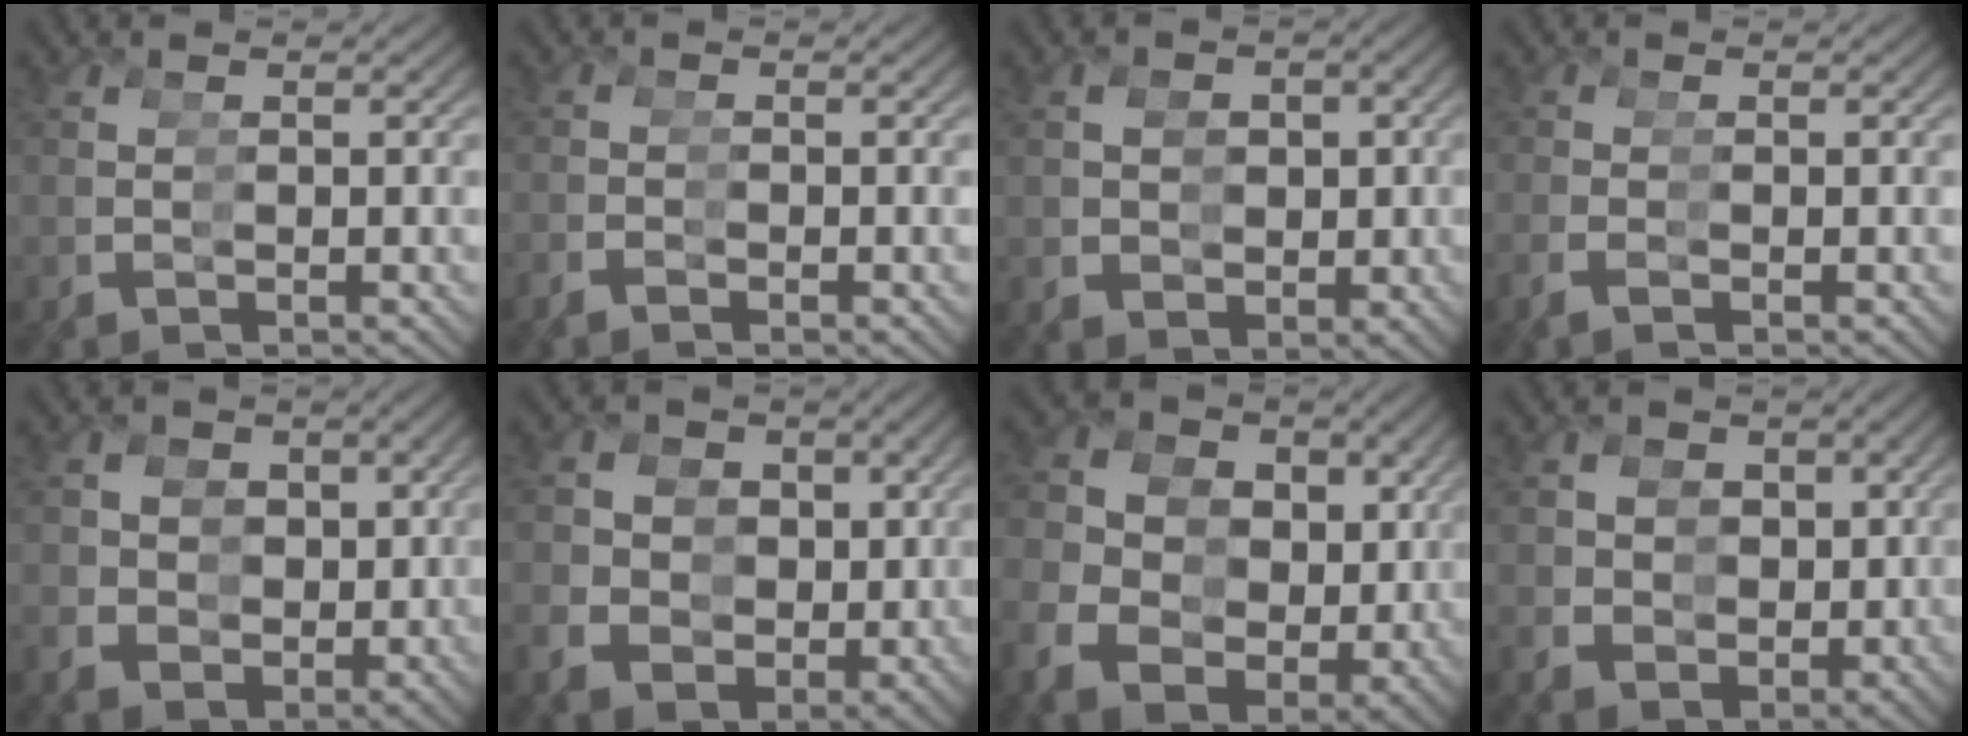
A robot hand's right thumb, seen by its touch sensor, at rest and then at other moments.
{"total": 1.0, "force": [-1.0, 0.3, 0.0], "torque": [-0.003, -0.003, -0.016]}
{"total": 5.5, "force": [0.8, 4.7, 2.6], "torque": [-0.030, -0.004, 0.022]}
{"total": 0.8, "force": [-0.4, -0.2, 0.7], "torque": [-0.012, 0.005, -0.007]}
{"total": 8.7, "force": [1.7, 7.5, 4.1], "torque": [-0.056, -0.008, 0.037]}
{"total": 10.6, "force": [1.7, 9.1, 5.2], "torque": [-0.074, -0.008, 0.033]}
{"total": 13.5, "force": [1.2, 11.2, 7.5], "torque": [-0.126, -0.006, 0.023]}
{"total": 7.3, "force": [1.6, 6.3, 3.4], "torque": [-0.046, -0.009, 0.037]}